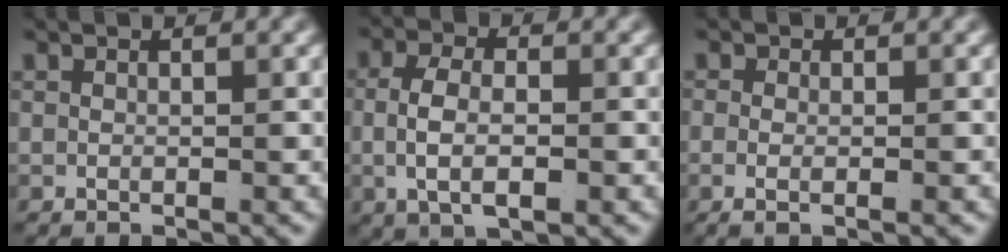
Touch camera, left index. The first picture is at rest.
{"total": 4.3, "force": [-0.4, 2.1, 3.8], "torque": [-0.078, -0.009, 0.001]}
{"total": 1.4, "force": [-0.7, 0.1, 1.2], "torque": [-0.035, -0.013, -0.006]}